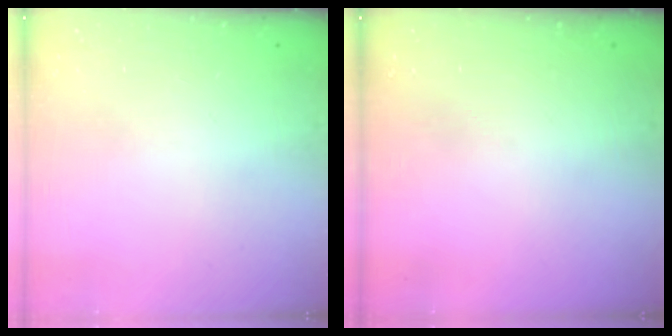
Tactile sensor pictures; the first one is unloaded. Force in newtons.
{"total": 0.0}